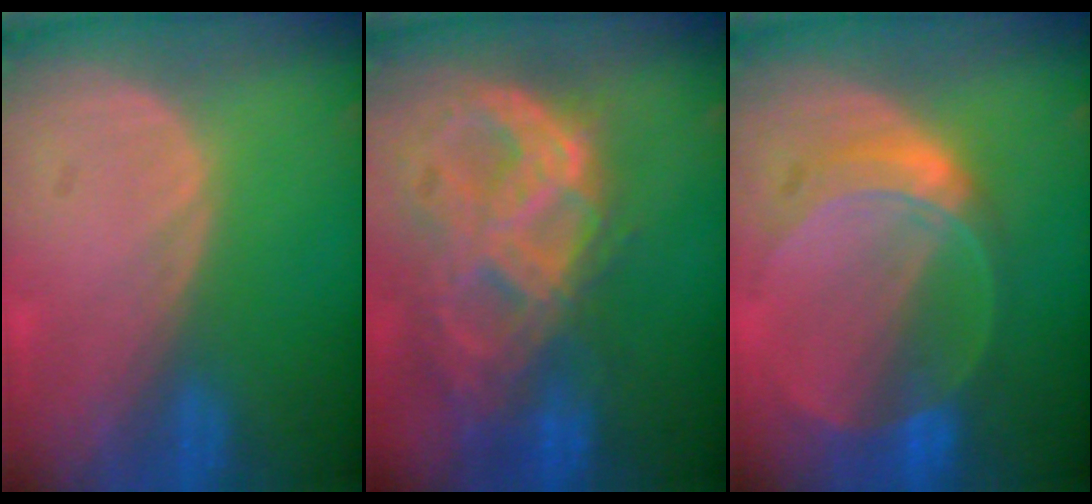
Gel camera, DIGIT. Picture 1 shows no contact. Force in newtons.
{"total": 11.4, "press": 9.7, "slide": 6.1}
{"total": 7.2, "press": 6.5, "slide": 3.2}